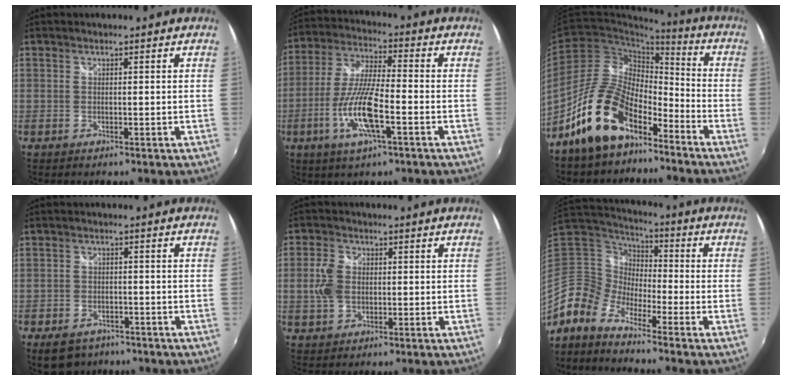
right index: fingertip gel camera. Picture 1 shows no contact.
{"total": 12.4, "force": [-4.5, 2.5, 11.3], "torque": [-0.238, -0.007, -0.087]}
{"total": 14.9, "force": [-10.3, 6.9, 8.3], "torque": [-0.160, 0.022, -0.188]}
{"total": 7.2, "force": [-5.1, 4.3, 2.6], "torque": [-0.069, -0.001, -0.076]}
{"total": 5.5, "force": [-0.1, 4.1, 3.6], "torque": [-0.078, 0.007, 0.001]}
{"total": 10.7, "force": [-7.2, 5.6, 5.5], "torque": [-0.106, 0.006, -0.168]}